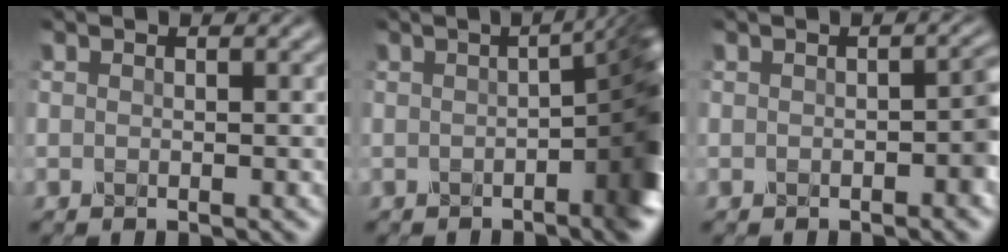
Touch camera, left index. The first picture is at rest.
{"total": 9.4, "force": [-1.2, 2.9, 8.8], "torque": [-0.069, -0.002, -0.014]}
{"total": 1.8, "force": [-0.4, 0.8, 1.6], "torque": [-0.020, 0.004, -0.005]}